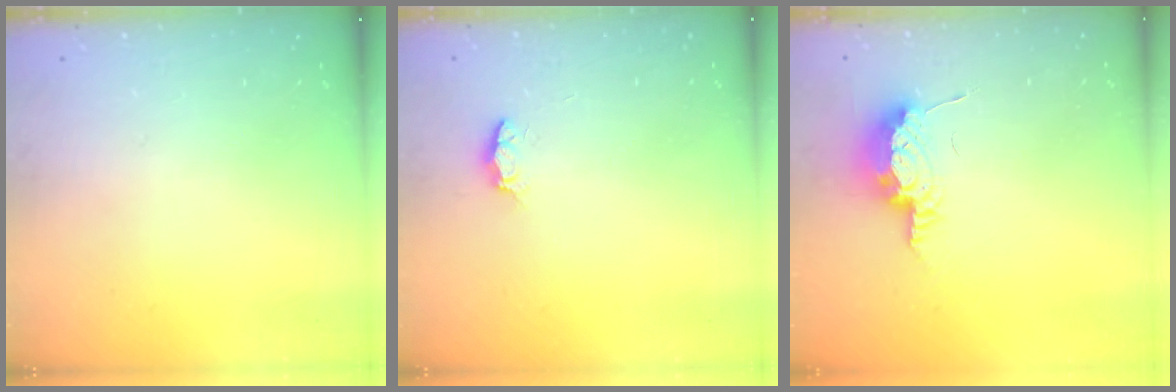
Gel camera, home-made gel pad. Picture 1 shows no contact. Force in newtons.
{"total": 3.3, "press": 3.3, "slide": 0.4}
{"total": 8.8, "press": 8.5, "slide": 2.1}